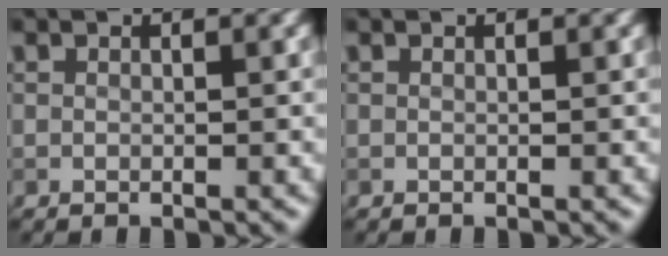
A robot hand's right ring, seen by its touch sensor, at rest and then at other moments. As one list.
[{"total": 0.0}]